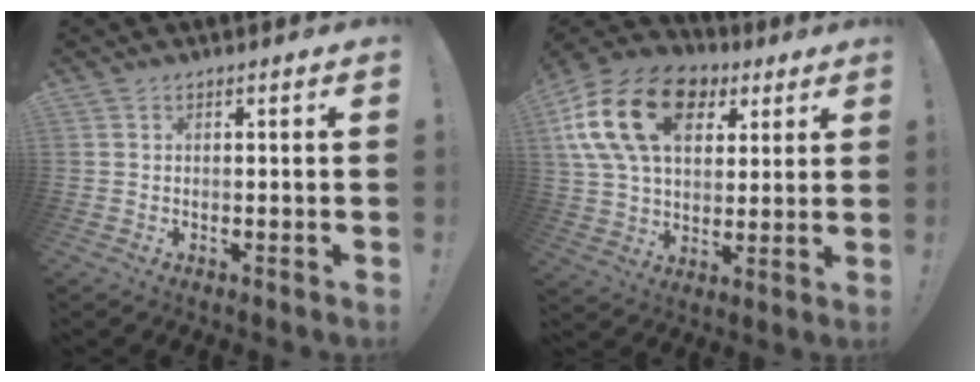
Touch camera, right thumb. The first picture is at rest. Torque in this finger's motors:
{"motor_torque": [-0.40, 2.08, 2.04, 0.44, 0.80]}